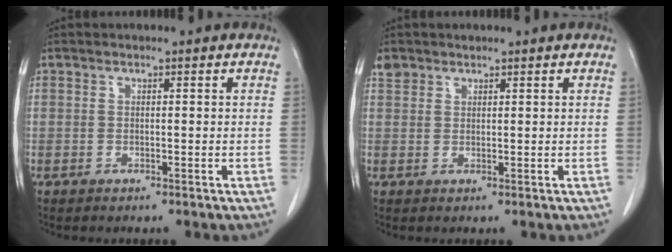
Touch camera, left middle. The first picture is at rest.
{"total": 1.8, "force": [1.5, 1.0, 0.0], "torque": [0.001, 0.008, 0.026]}